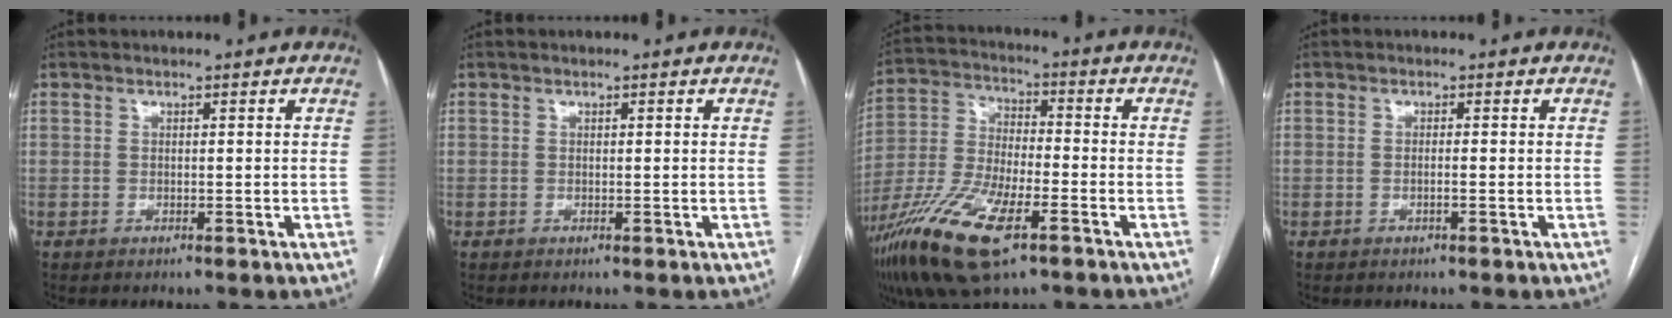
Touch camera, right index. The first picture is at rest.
{"total": 0.0}
{"total": 16.8, "force": [-9.4, 4.7, 13.1], "torque": [-0.290, -0.028, -0.174]}
{"total": 0.7, "force": [-0.3, -0.1, 0.7], "torque": [-0.013, 0.003, -0.002]}